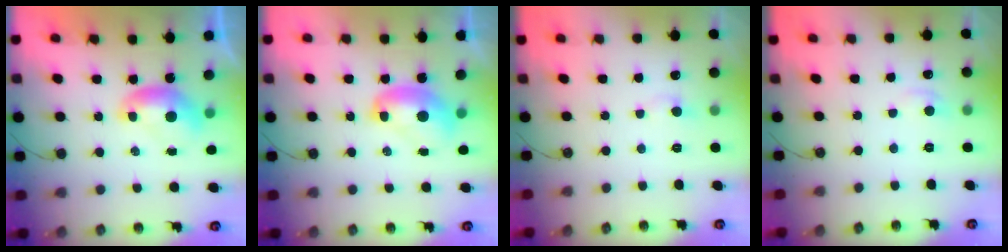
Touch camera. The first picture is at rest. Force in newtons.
{"total": 2.4, "press": 2.4, "slide": 0.3}
{"total": 1.3, "press": 1.2, "slide": 0.7}
{"total": 1.4, "press": 1.2, "slide": 0.7}